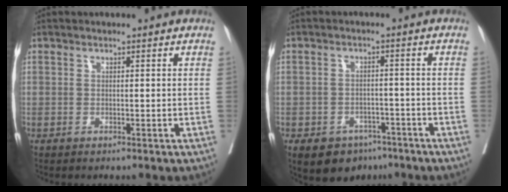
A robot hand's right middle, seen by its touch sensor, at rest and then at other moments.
{"total": 8.2, "force": [-5.4, 5.5, 2.6], "torque": [-0.038, 0.008, -0.075]}